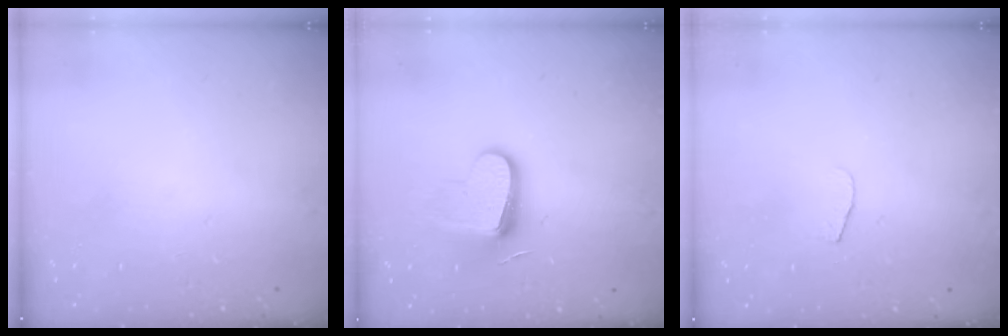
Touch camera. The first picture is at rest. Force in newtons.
{"total": 11.6, "press": 11.6, "slide": 0.5}
{"total": 4.2, "press": 4.1, "slide": 0.4}